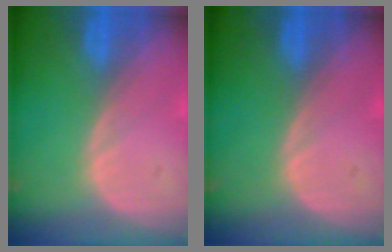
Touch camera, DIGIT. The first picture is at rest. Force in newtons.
{"total": 0.0}